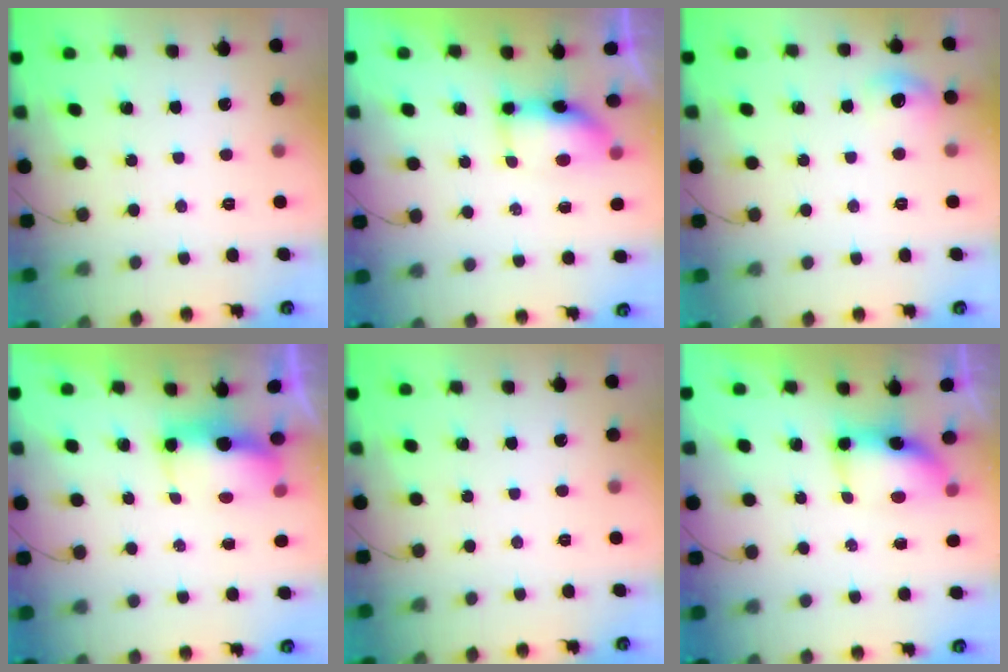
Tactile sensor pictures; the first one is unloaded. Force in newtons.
{"total": 13.3, "press": 8.6, "slide": 10.1}
{"total": 7.9, "press": 6.9, "slide": 3.9}
{"total": 6.4, "press": 6.4, "slide": 0.6}
{"total": 0.0}
{"total": 7.3, "press": 7.3, "slide": 0.7}